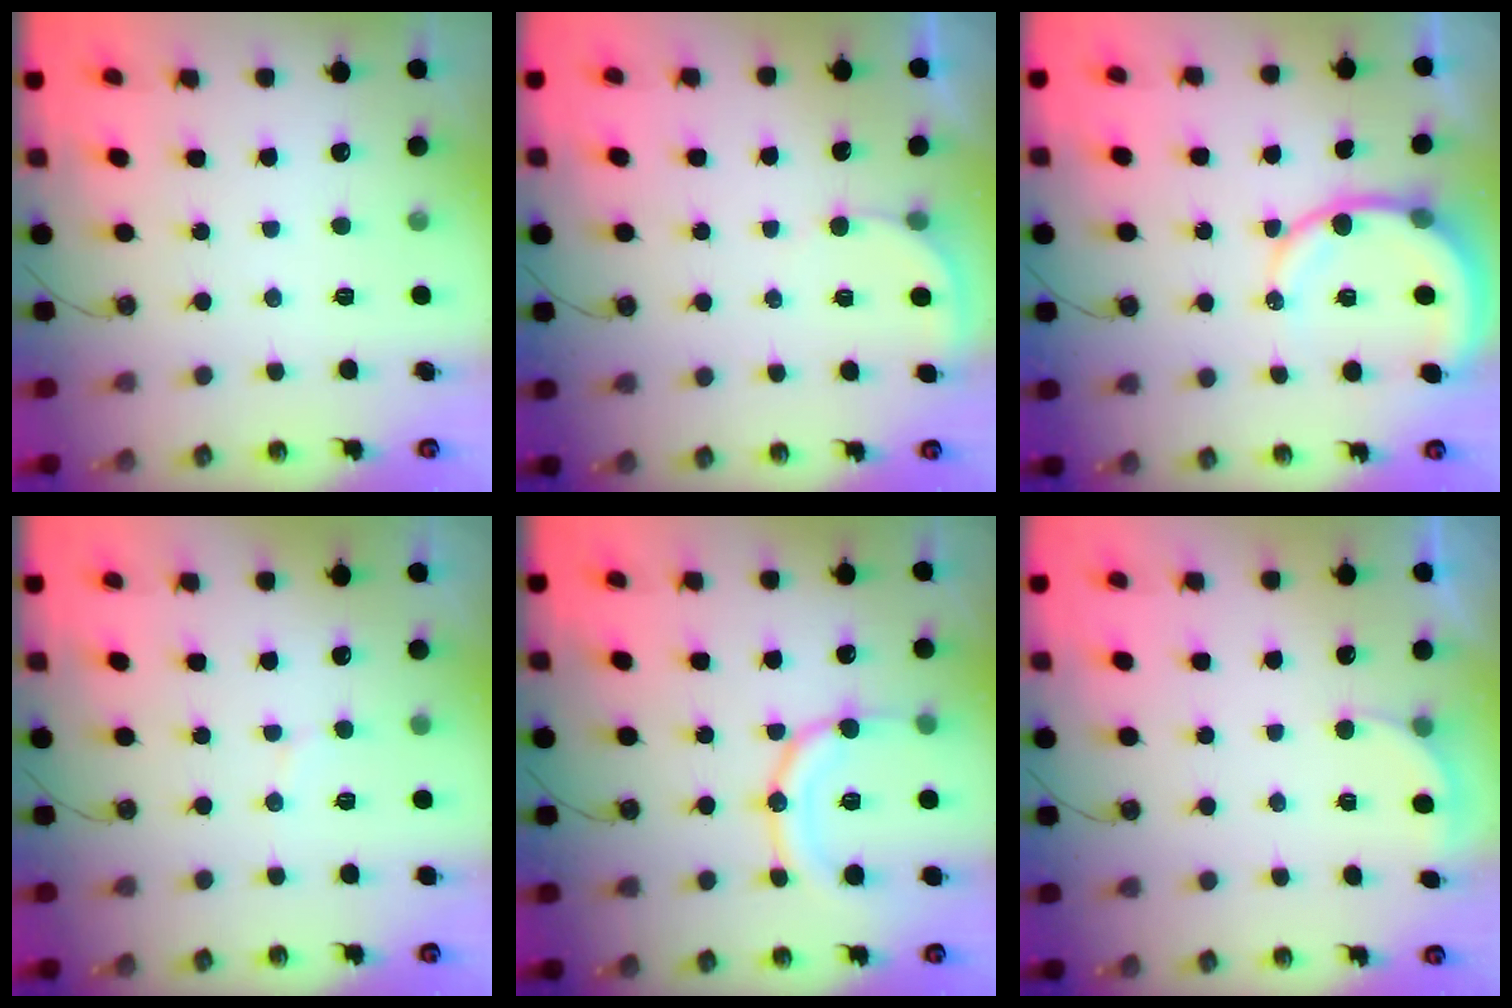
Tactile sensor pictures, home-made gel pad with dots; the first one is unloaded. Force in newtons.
{"total": 2.9, "press": 2.9, "slide": 0.2}
{"total": 9.6, "press": 9.5, "slide": 1.1}
{"total": 4.7, "press": 4.6, "slide": 0.5}
{"total": 16.7, "press": 16.4, "slide": 2.8}
{"total": 2.1, "press": 2.0, "slide": 0.6}